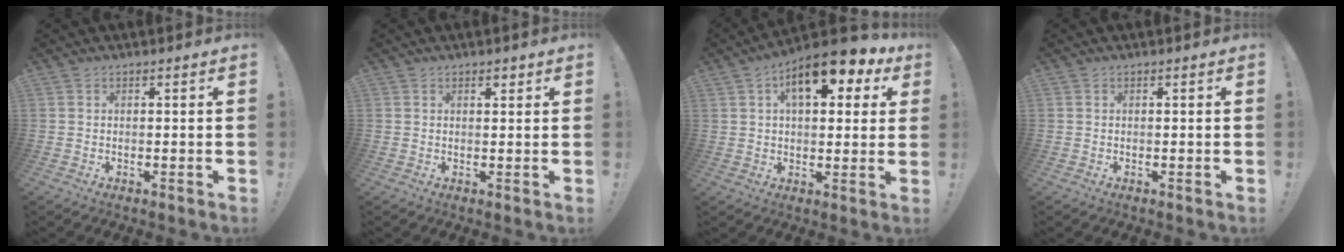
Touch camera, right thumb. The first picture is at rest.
{"total": 1.2, "force": [0.9, 0.7, 0.5], "torque": [0.005, -0.005, 0.013]}
{"total": 13.4, "force": [6.0, 6.1, 10.3], "torque": [-0.141, -0.024, 0.095]}
{"total": 0.0}